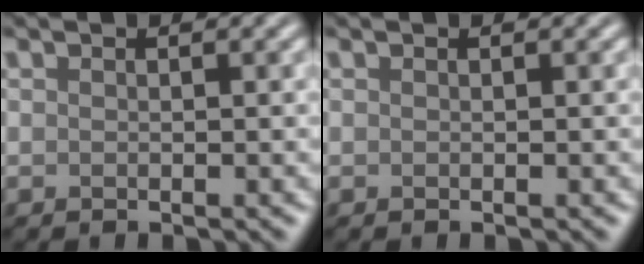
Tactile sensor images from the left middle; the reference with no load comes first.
{"total": 0.0}